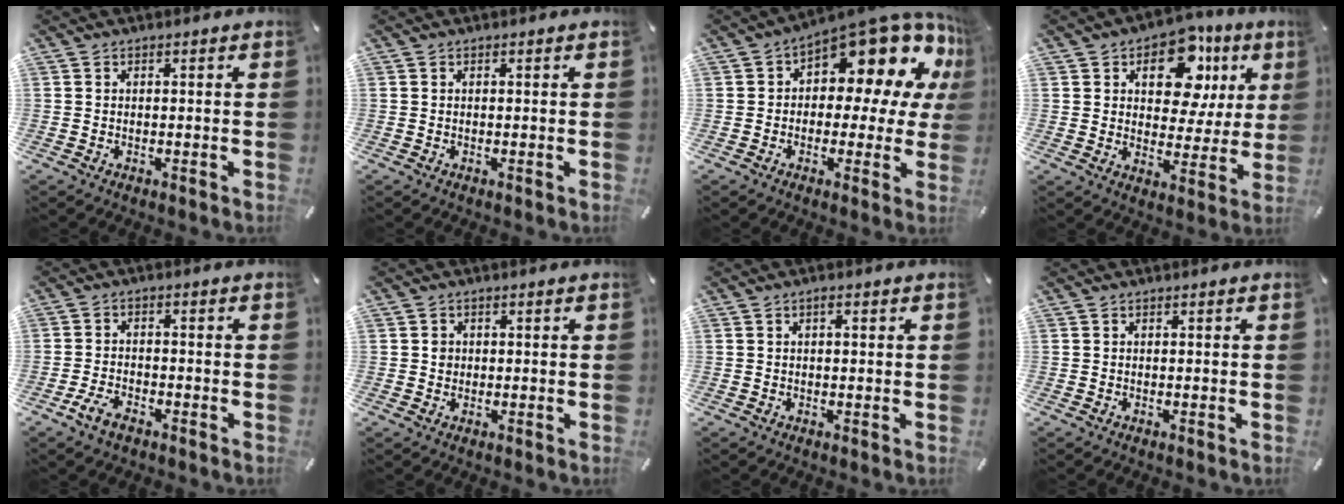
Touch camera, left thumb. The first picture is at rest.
{"total": 0.0}
{"total": 15.3, "force": [9.5, 7.3, 9.5], "torque": [-0.125, -0.090, 0.157]}
{"total": 14.4, "force": [6.5, 9.2, 8.9], "torque": [-0.128, -0.024, 0.114]}
{"total": 4.5, "force": [-2.8, 2.4, 2.5], "torque": [-0.059, 0.009, -0.056]}
{"total": 1.8, "force": [0.0, 1.7, 0.5], "torque": [-0.002, 0.004, -0.005]}
{"total": 1.4, "force": [0.4, 0.6, 1.2], "torque": [-0.024, 0.005, 0.005]}
{"total": 0.0}